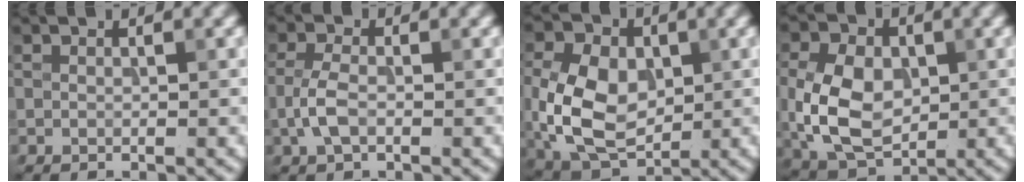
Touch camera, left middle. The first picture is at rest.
{"total": 2.6, "force": [-0.8, 1.3, 2.1], "torque": [-0.046, 0.003, -0.022]}
{"total": 9.0, "force": [-0.1, 6.3, 6.3], "torque": [-0.141, -0.002, -0.008]}
{"total": 7.7, "force": [-0.2, 5.4, 5.5], "torque": [-0.120, -0.002, -0.008]}